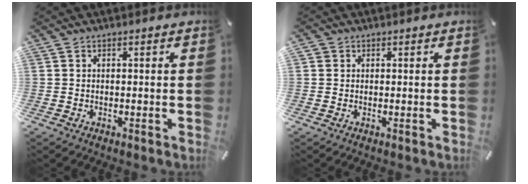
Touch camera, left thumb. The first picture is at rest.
{"total": 1.2, "force": [0.2, 1.1, 0.2], "torque": [-0.004, 0.007, 0.001]}